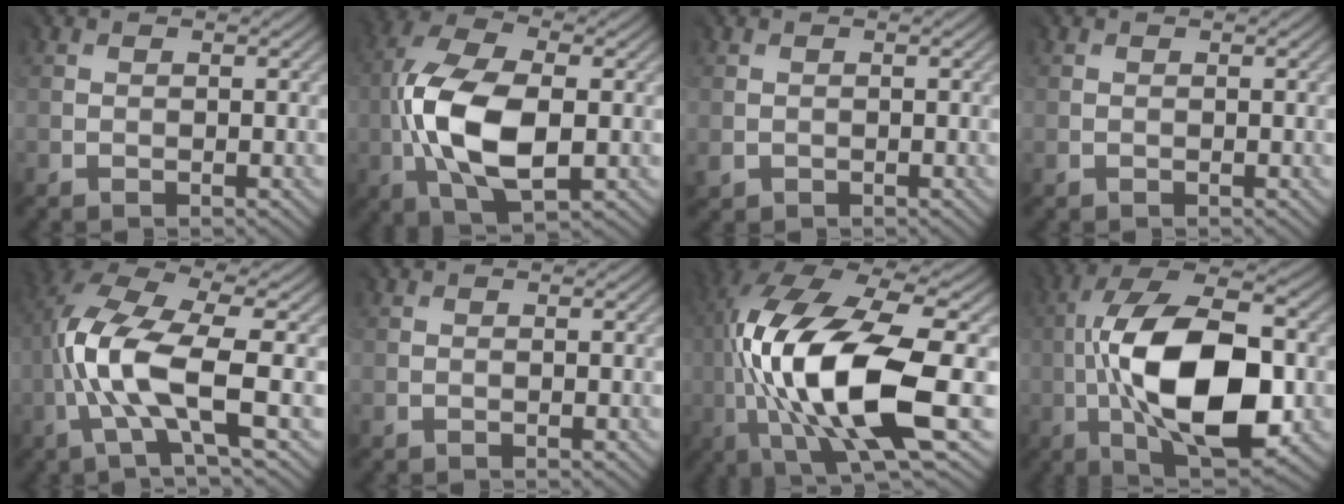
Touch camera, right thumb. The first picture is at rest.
{"total": 11.7, "force": [-1.4, 6.2, 9.9], "torque": [-0.221, 0.009, -0.032]}
{"total": 0.7, "force": [0.1, 0.5, -0.4], "torque": [0.007, -0.001, 0.006]}
{"total": 0.0}
{"total": 10.3, "force": [-1.7, 3.0, 9.7], "torque": [-0.217, 0.008, -0.035]}
{"total": 0.0}
{"total": 15.7, "force": [-2.2, 5.2, 14.6], "torque": [-0.294, 0.007, -0.030]}
{"total": 15.3, "force": [-2.3, 6.8, 13.4], "torque": [-0.242, 0.016, -0.047]}